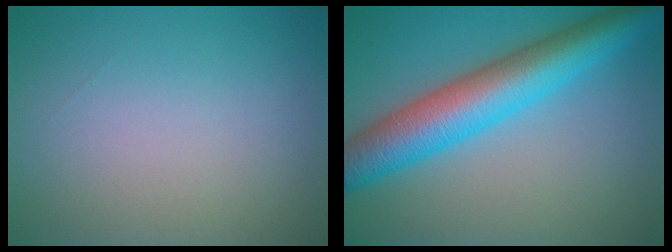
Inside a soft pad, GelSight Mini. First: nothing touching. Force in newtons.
{"total": 8.4, "press": 8.4, "slide": 0.2}